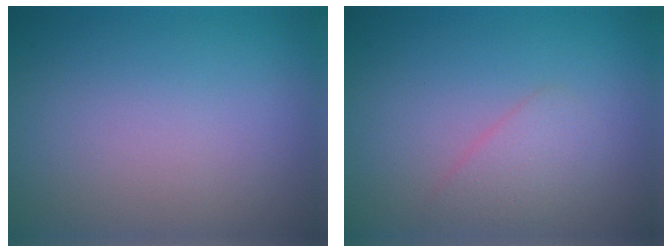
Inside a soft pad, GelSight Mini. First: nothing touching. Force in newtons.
{"total": 1.9, "press": 1.8, "slide": 0.1}